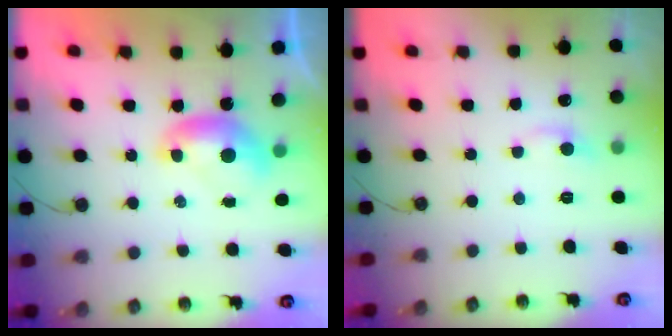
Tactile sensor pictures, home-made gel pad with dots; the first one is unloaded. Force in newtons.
{"total": 0.0}